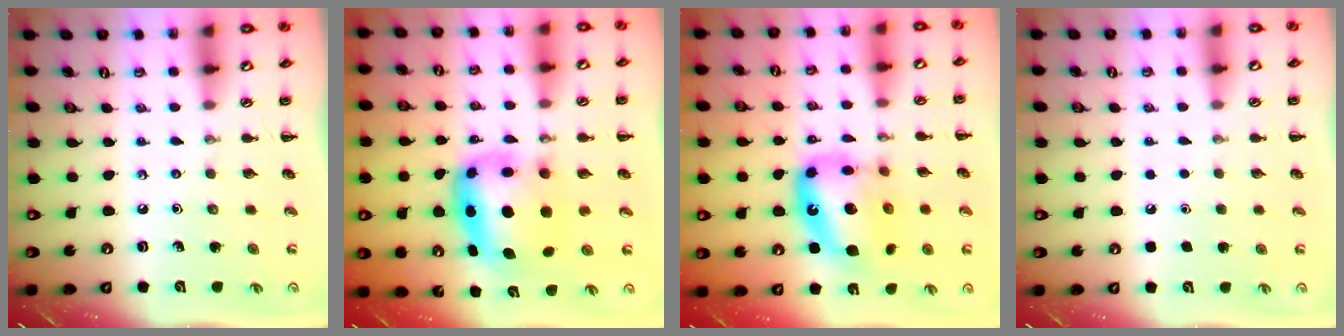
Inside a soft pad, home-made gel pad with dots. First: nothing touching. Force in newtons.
{"total": 7.8, "press": 7.5, "slide": 2.0}
{"total": 15.9, "press": 15.3, "slide": 4.0}
{"total": 1.7, "press": 1.7, "slide": 0.1}